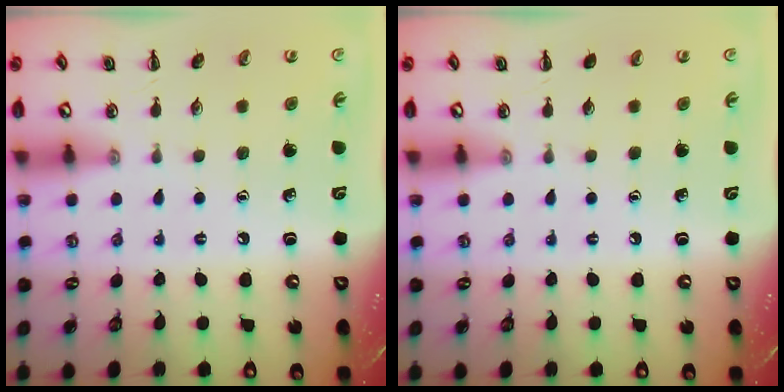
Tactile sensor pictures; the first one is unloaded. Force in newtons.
{"total": 0.0}